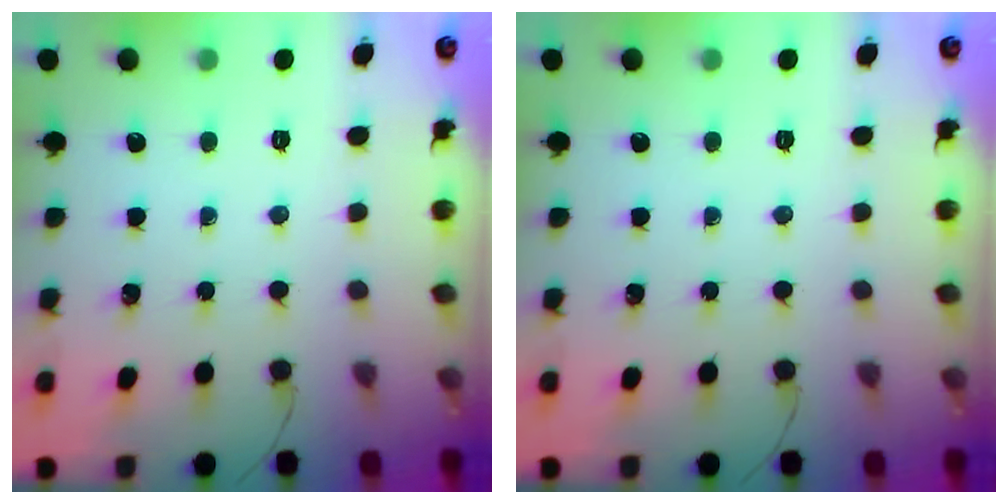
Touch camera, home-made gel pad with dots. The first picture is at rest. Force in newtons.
{"total": 0.0}